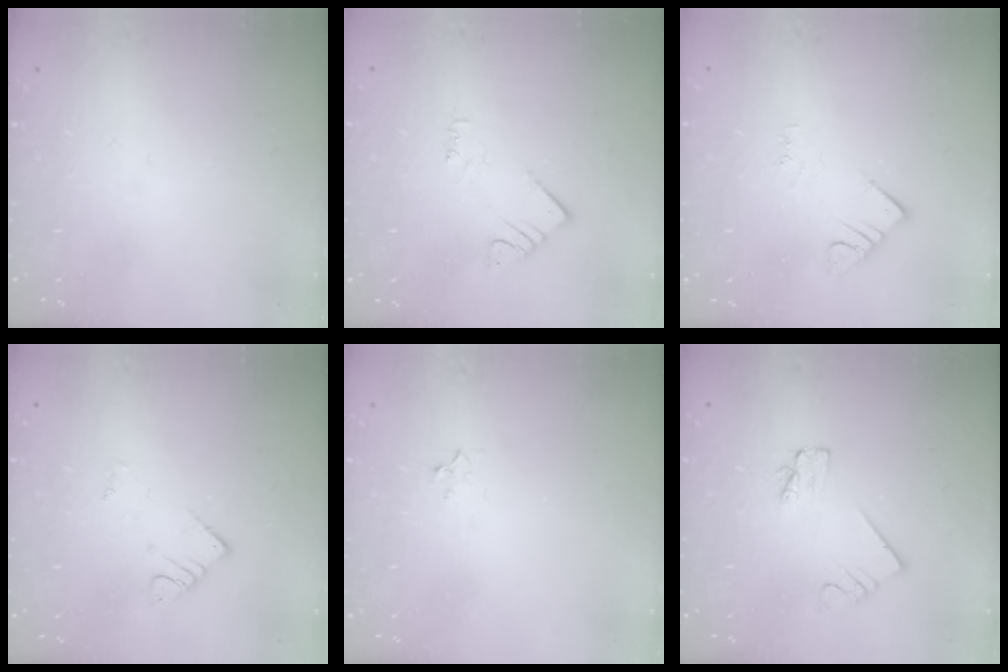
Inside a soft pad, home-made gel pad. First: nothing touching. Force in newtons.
{"total": 3.3, "press": 3.2, "slide": 0.6}
{"total": 2.8, "press": 2.8, "slide": 0.2}
{"total": 2.7, "press": 2.7, "slide": 0.4}
{"total": 3.0, "press": 3.0, "slide": 0.5}
{"total": 2.0, "press": 2.0, "slide": 0.1}